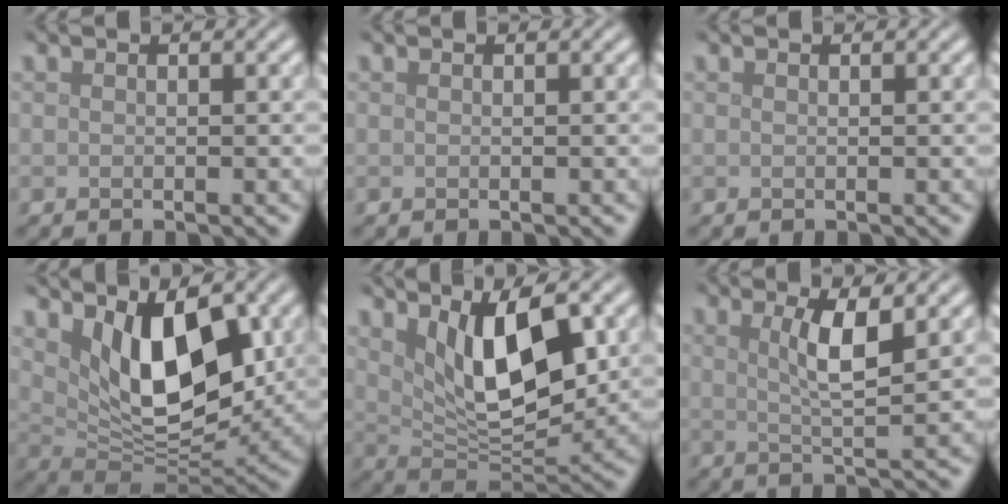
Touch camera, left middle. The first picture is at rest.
{"total": 0.0}
{"total": 0.0}
{"total": 8.7, "force": [2.8, 4.3, 7.1], "torque": [-0.126, -0.020, 0.052]}
{"total": 7.8, "force": [2.7, 3.2, 6.6], "torque": [-0.120, -0.016, 0.053]}
{"total": 3.8, "force": [1.3, 0.8, 3.5], "torque": [-0.062, -0.003, 0.023]}